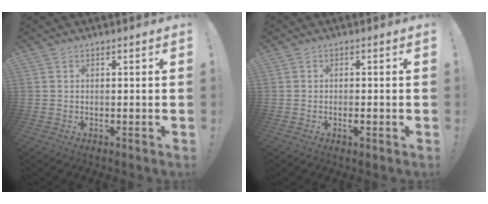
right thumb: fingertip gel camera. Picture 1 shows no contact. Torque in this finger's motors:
{"motor_torque": [-0.32, -0.15, -0.08, -0.14, 0.09]}